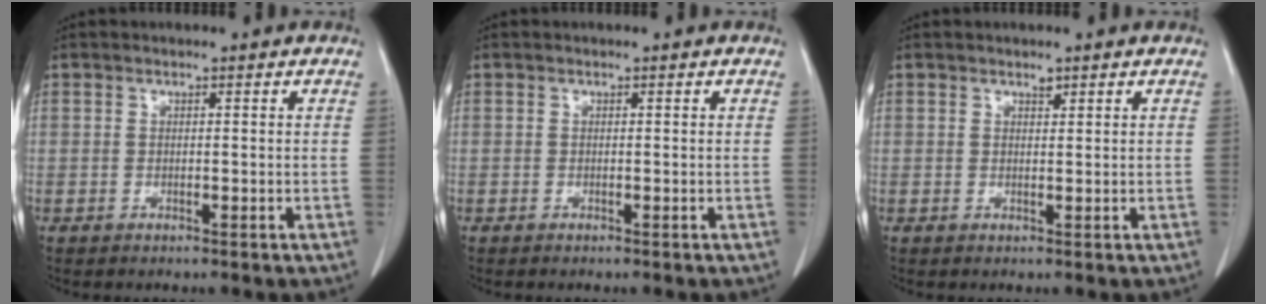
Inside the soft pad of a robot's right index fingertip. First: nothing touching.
{"total": 0.0}
{"total": 0.8, "force": [0.6, 0.3, 0.3], "torque": [-0.010, -0.007, 0.008]}